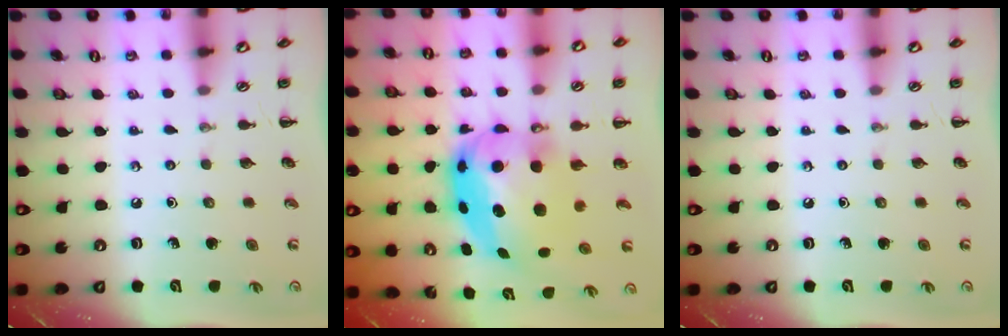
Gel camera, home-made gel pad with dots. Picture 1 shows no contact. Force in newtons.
{"total": 10.6, "press": 10.2, "slide": 2.8}
{"total": 0.0}